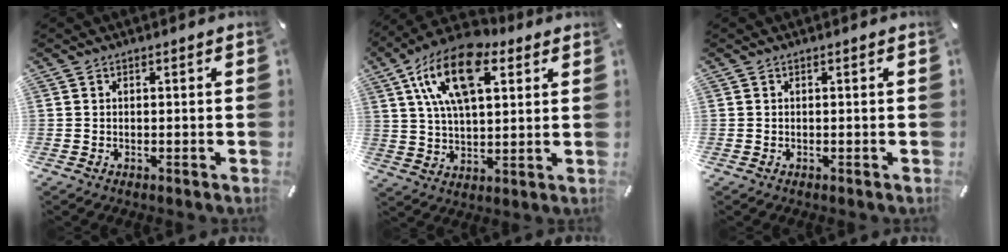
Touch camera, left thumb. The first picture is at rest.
{"total": 18.0, "force": [7.9, 9.3, 13.2], "torque": [-0.260, -0.015, 0.134]}
{"total": 0.0}